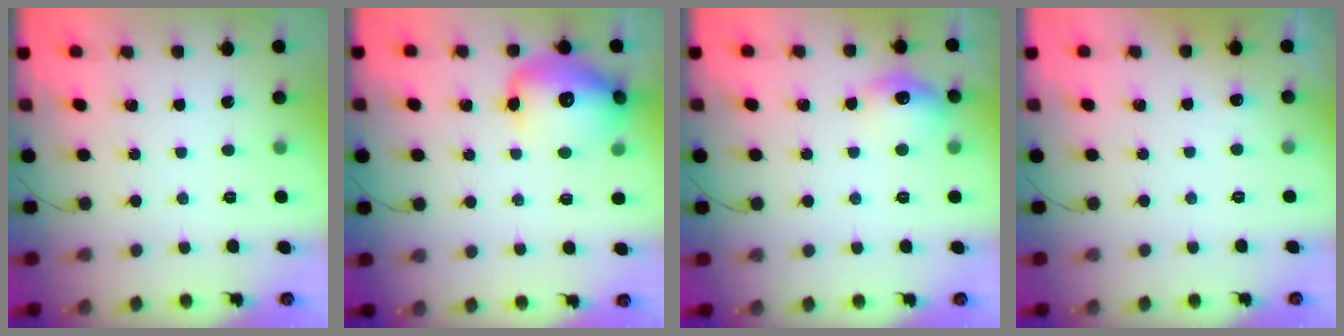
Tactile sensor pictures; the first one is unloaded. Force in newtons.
{"total": 15.6, "press": 15.4, "slide": 2.5}
{"total": 10.5, "press": 10.5, "slide": 0.7}
{"total": 2.8, "press": 2.6, "slide": 1.2}